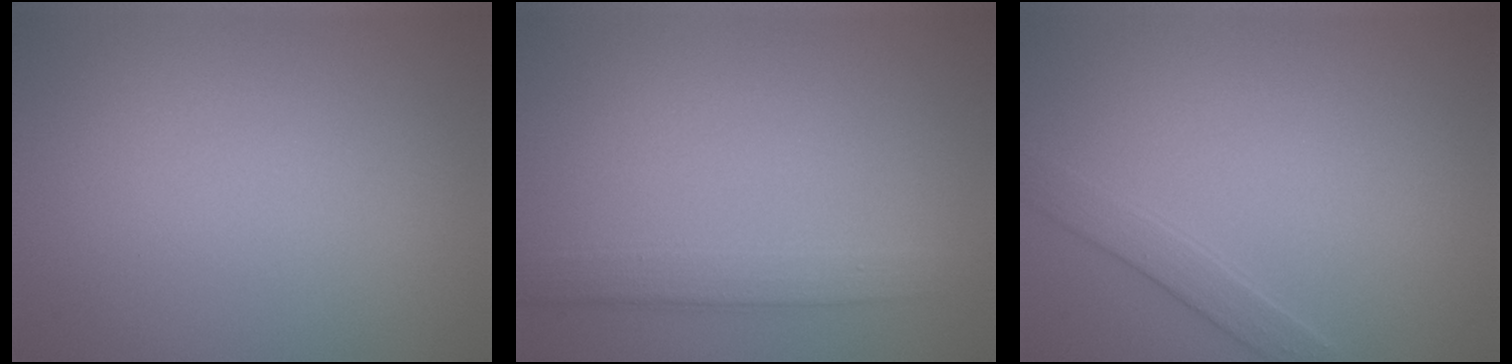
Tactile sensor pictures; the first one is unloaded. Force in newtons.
{"total": 2.7, "press": 2.7, "slide": 0.1}
{"total": 1.6, "press": 1.6, "slide": 0.1}